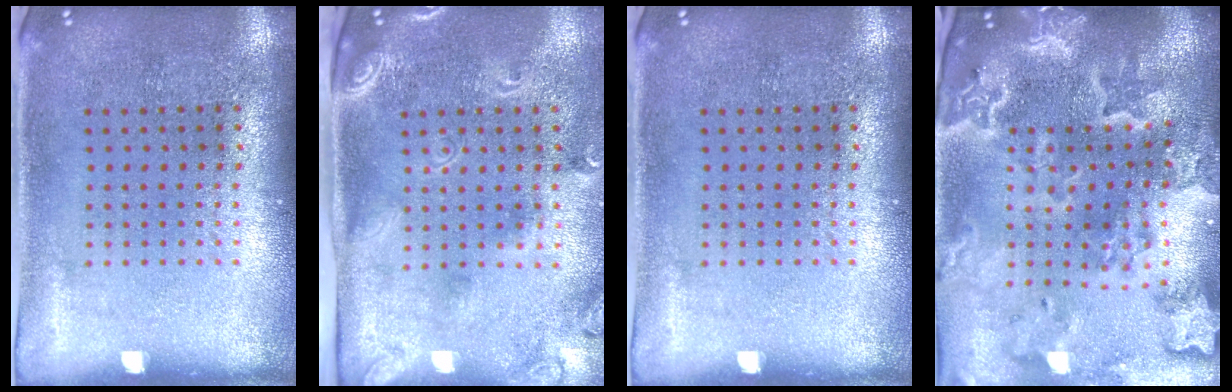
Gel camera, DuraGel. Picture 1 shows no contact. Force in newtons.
{"total": 2.5, "press": 1.8, "slide": 1.7}
{"total": 0.0}
{"total": 4.7, "press": 3.8, "slide": 2.7}